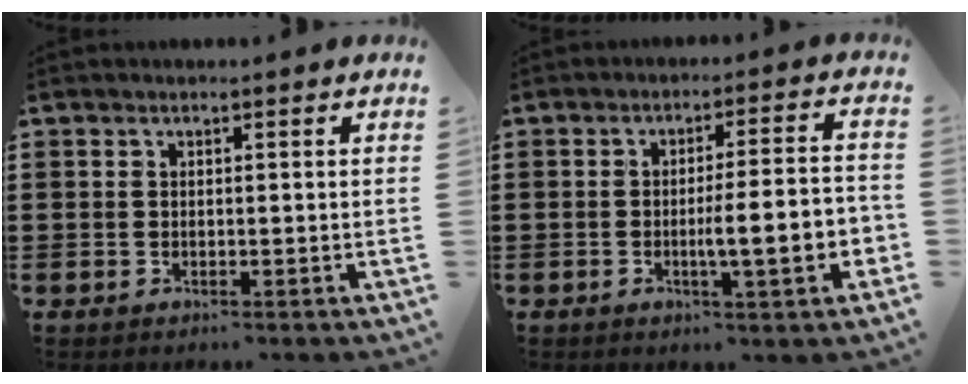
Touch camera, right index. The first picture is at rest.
{"total": 8.0, "force": [-2.0, 0.9, 7.7], "torque": [-0.119, -0.008, -0.036]}